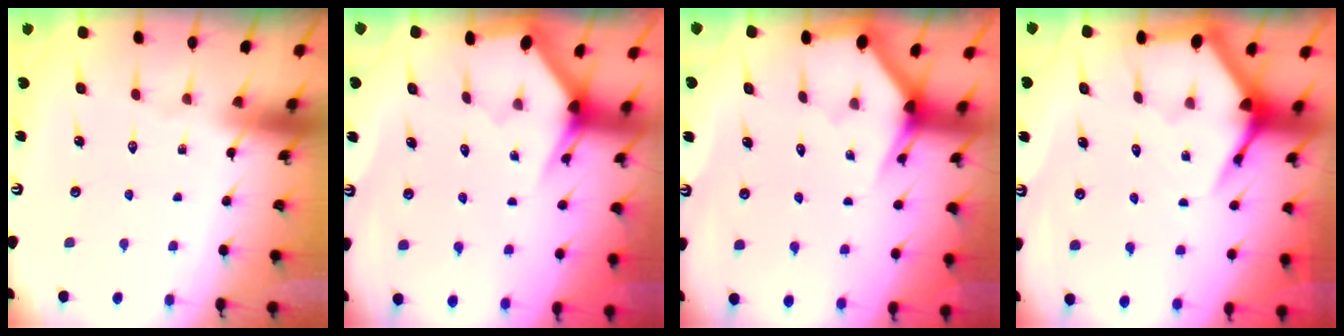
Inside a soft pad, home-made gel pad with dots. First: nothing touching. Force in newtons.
{"total": 3.0, "press": 3.0, "slide": 0.1}
{"total": 3.0, "press": 3.0, "slide": 0.1}
{"total": 5.0, "press": 5.0, "slide": 0.6}